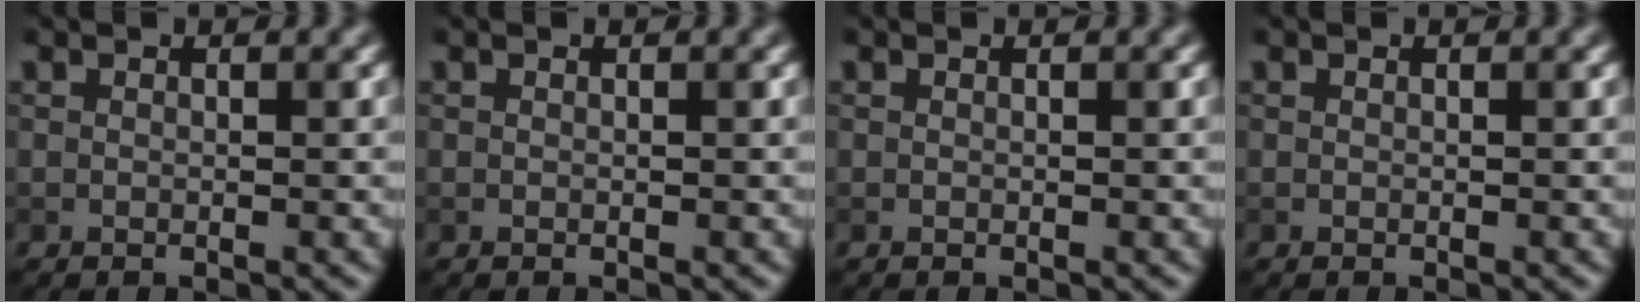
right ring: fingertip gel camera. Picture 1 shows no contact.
{"total": 0.0}
{"total": 0.0}
{"total": 0.0}